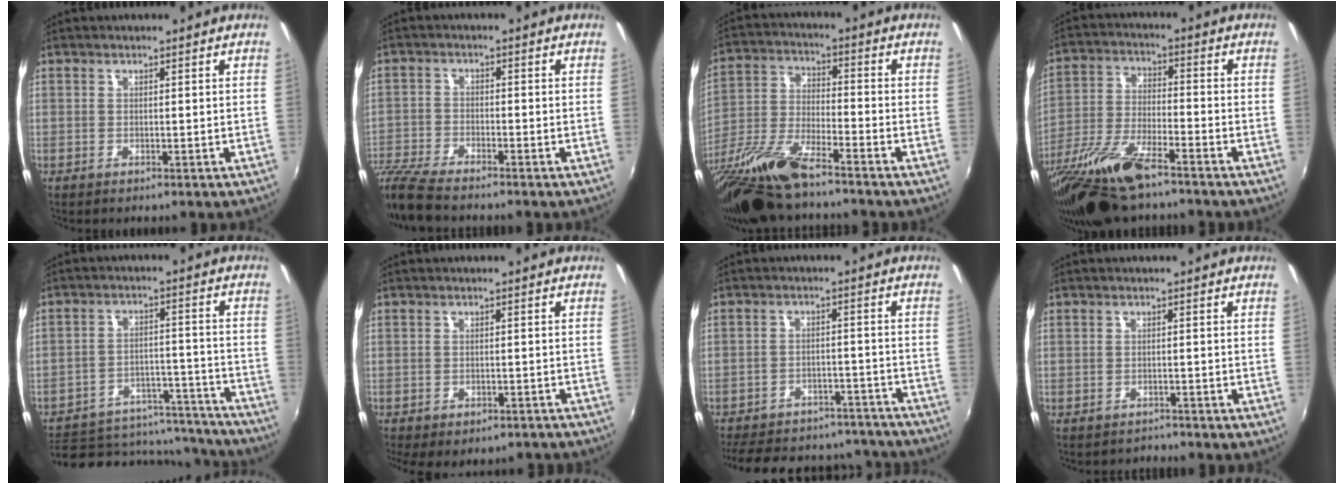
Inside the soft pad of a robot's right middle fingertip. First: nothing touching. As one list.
[{"total": 8.8, "force": [-7.9, 1.1, 3.5], "torque": [-0.097, -0.019, -0.158]}, {"total": 15.2, "force": [-12.1, 2.3, 9.0], "torque": [-0.194, -0.033, -0.235]}, {"total": 15.8, "force": [-11.9, 3.6, 9.7], "torque": [-0.206, -0.035, -0.228]}, {"total": 18.9, "force": [-15.4, 8.8, 6.4], "torque": [-0.128, 0.032, -0.184]}, {"total": 8.5, "force": [-6.5, 3.7, 4.0], "torque": [-0.088, -0.026, -0.079]}, {"total": 23.3, "force": [-20.1, 9.1, 7.5], "torque": [-0.169, 0.048, -0.245]}, {"total": 1.9, "force": [-1.8, 0.6, -0.3], "torque": [0.000, -0.003, -0.028]}]